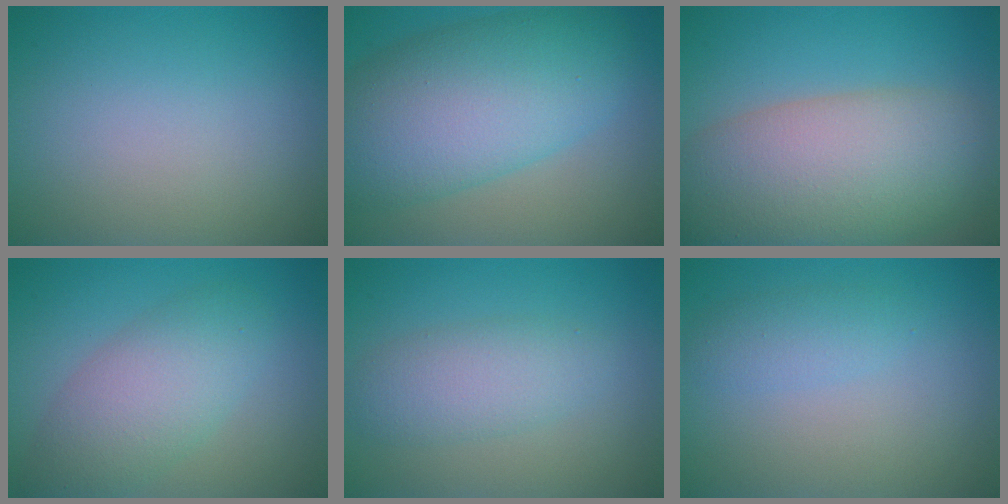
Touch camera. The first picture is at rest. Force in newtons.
{"total": 10.7, "press": 10.7, "slide": 0.3}
{"total": 11.3, "press": 11.3, "slide": 0.7}
{"total": 5.4, "press": 5.4, "slide": 0.4}
{"total": 3.5, "press": 3.5, "slide": 0.1}
{"total": 1.8, "press": 1.8, "slide": 0.1}